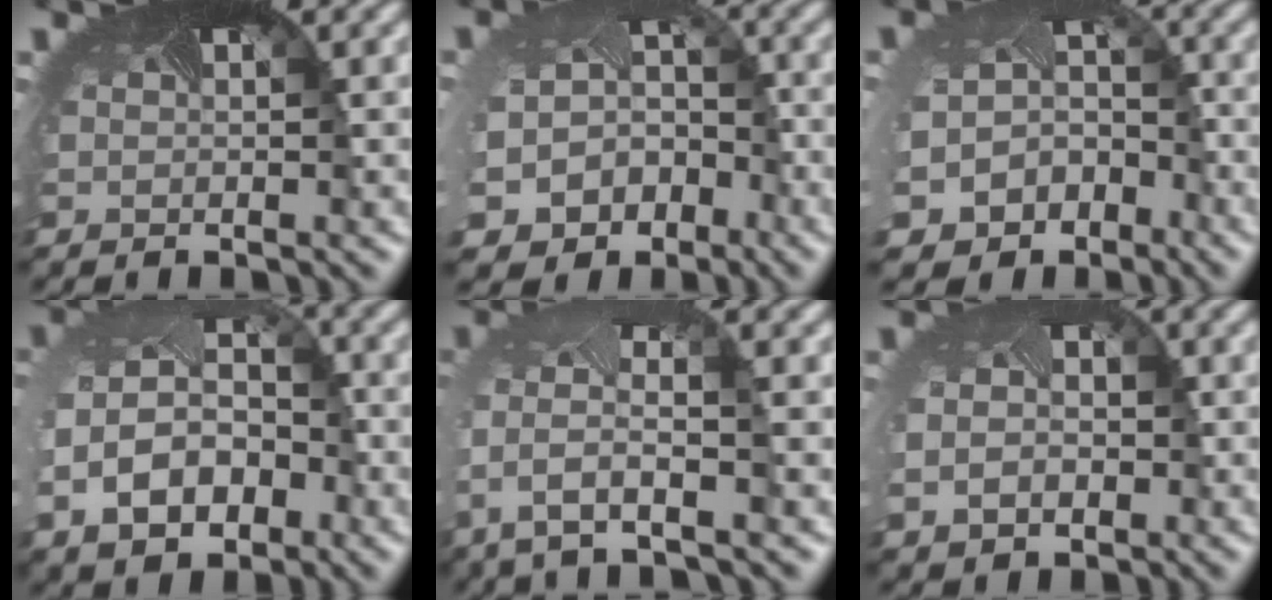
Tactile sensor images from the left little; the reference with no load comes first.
{"total": 8.0, "force": [-4.3, 6.3, 2.3], "torque": [-0.049, -0.039, -0.057]}
{"total": 7.0, "force": [-4.4, 5.2, 1.7], "torque": [-0.039, -0.028, -0.055]}
{"total": 6.7, "force": [-2.0, 4.9, 4.1], "torque": [-0.105, -0.019, -0.032]}
{"total": 4.0, "force": [-1.6, 1.2, 3.4], "torque": [-0.103, -0.009, -0.037]}
{"total": 3.4, "force": [-0.6, 2.7, 1.9], "torque": [-0.044, -0.020, -0.002]}